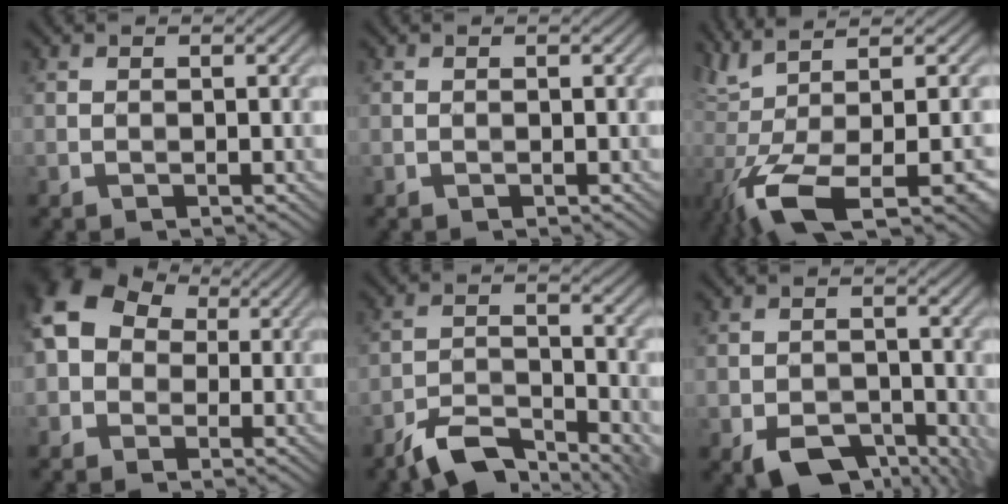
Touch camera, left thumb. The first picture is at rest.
{"total": 0.0}
{"total": 11.9, "force": [-3.2, 3.2, 11.0], "torque": [-0.203, -0.002, -0.046]}
{"total": 10.7, "force": [1.7, 8.5, 6.2], "torque": [-0.148, 0.021, 0.005]}
{"total": 7.1, "force": [-5.6, 2.1, 3.8], "torque": [-0.066, -0.002, -0.107]}
{"total": 6.5, "force": [-3.1, 4.2, 3.8], "torque": [-0.060, -0.023, -0.049]}